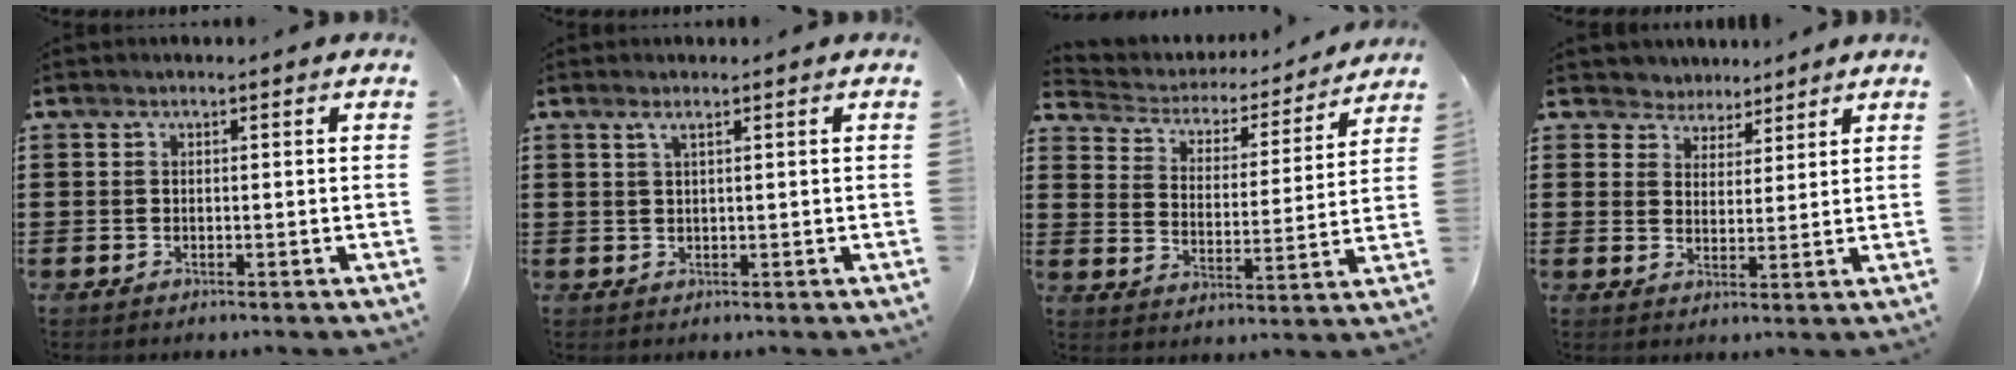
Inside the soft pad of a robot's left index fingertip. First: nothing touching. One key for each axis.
{"total": 1.3, "fx": 0.7, "fy": 0.1, "fz": 1.1, "tx": -0.023, "ty": 0.001, "tz": 0.012}
{"total": 3.0, "fx": 2.7, "fy": 1.1, "fz": 0.3, "tx": -0.028, "ty": -0.024, "tz": 0.037}
{"total": 4.0, "fx": 3.5, "fy": 2.1, "fz": -0.4, "tx": -0.015, "ty": -0.005, "tz": 0.063}